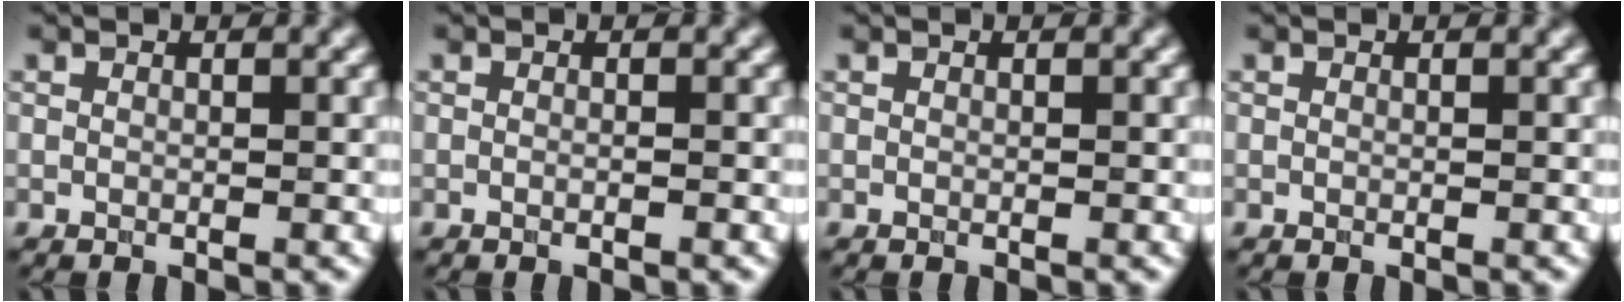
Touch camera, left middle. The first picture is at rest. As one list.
[{"total": 0.8, "force": [-0.1, 0.3, 0.7], "torque": [-0.007, -0.008, -0.007]}, {"total": 0.0}, {"total": 0.0}]